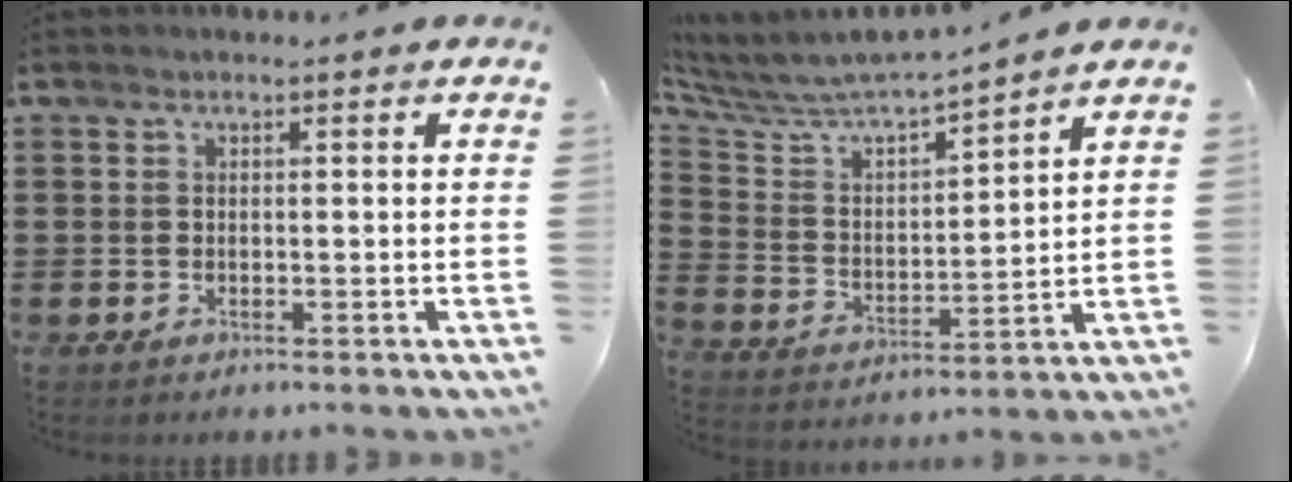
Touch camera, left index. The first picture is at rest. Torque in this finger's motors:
{"motor_torque": [2.14, 0.00, 0.18, 0.15]}